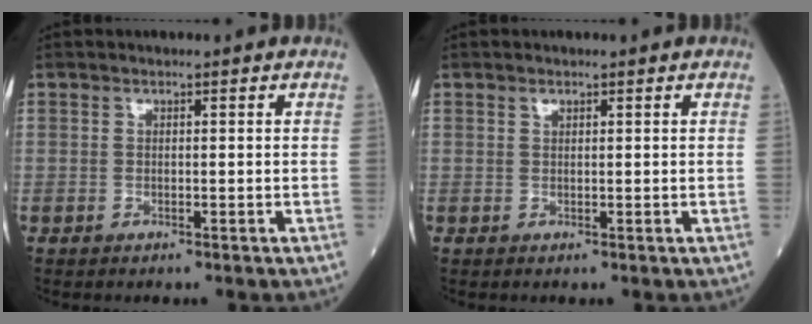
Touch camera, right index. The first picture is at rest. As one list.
[{"total": 0.7, "force": [0.5, 0.3, 0.3], "torque": [-0.005, -0.002, 0.008]}]